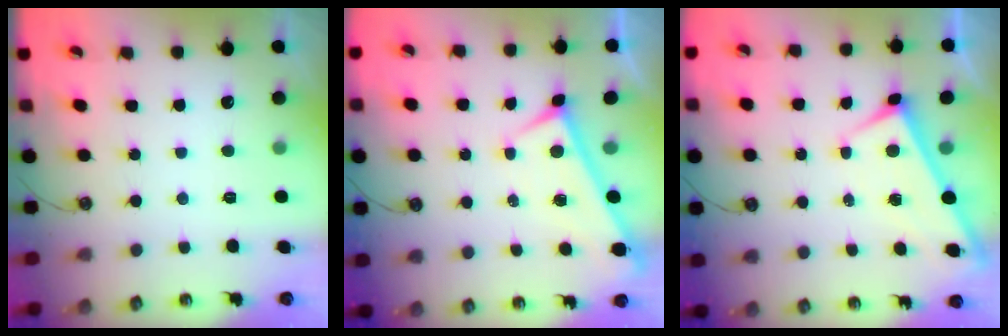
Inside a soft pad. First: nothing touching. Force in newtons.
{"total": 0.0}
{"total": 1.7, "press": 1.7, "slide": 0.2}